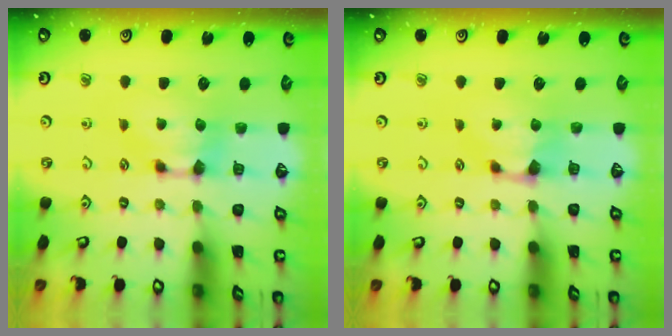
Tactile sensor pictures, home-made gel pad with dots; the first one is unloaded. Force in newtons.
{"total": 0.8, "press": 0.3, "slide": 0.7}